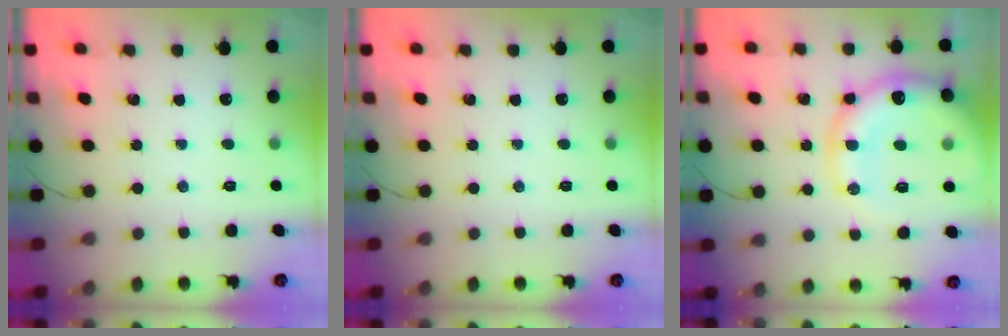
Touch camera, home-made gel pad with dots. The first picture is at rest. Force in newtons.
{"total": 0.0}
{"total": 18.3, "press": 17.8, "slide": 4.0}